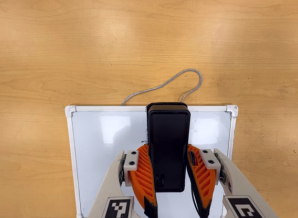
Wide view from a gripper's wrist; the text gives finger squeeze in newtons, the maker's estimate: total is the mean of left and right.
{"total": 10.1, "left": 8.3, "right": 11.8}